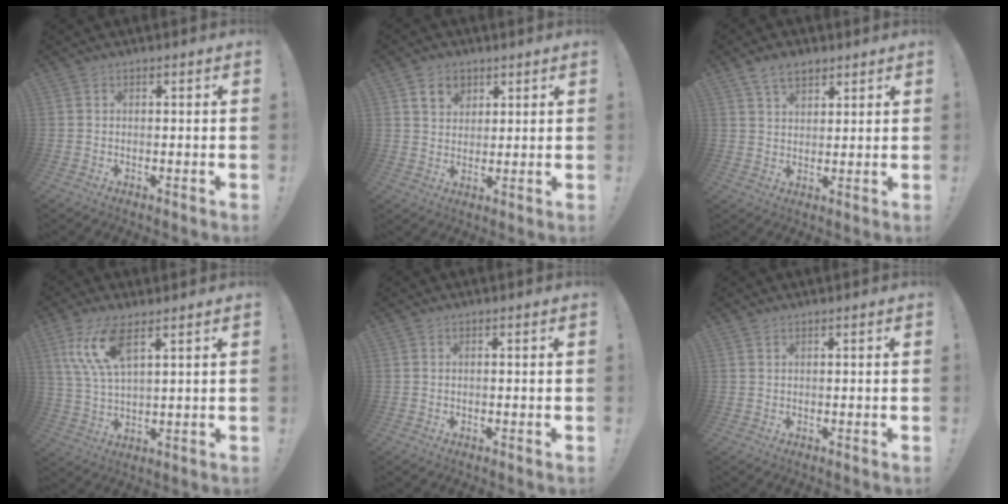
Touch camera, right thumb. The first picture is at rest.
{"total": 6.8, "force": [3.7, 5.1, 2.4], "torque": [-0.027, -0.014, 0.069]}
{"total": 6.7, "force": [4.3, 3.9, 3.3], "torque": [-0.054, -0.015, 0.081]}
{"total": 11.9, "force": [6.2, 4.4, 9.1], "torque": [-0.184, -0.012, 0.114]}
{"total": 0.0}
{"total": 0.5, "force": [0.4, 0.0, 0.3], "torque": [-0.006, 0.000, 0.008]}